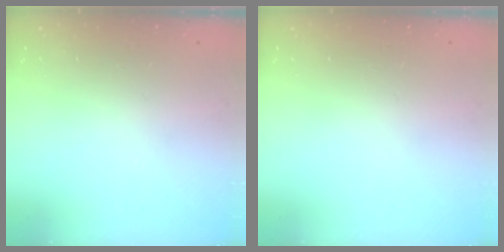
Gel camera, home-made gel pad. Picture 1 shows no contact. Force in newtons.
{"total": 0.0}